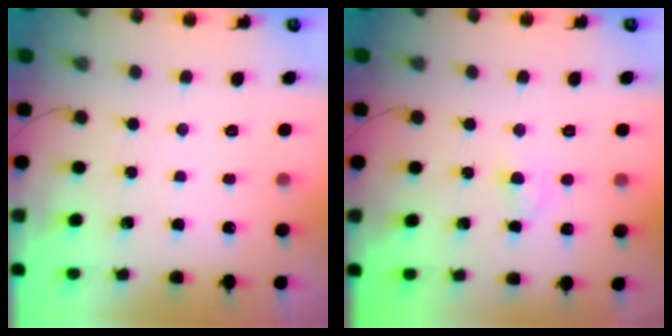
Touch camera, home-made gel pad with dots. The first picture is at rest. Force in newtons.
{"total": 3.0, "press": 2.8, "slide": 1.0}